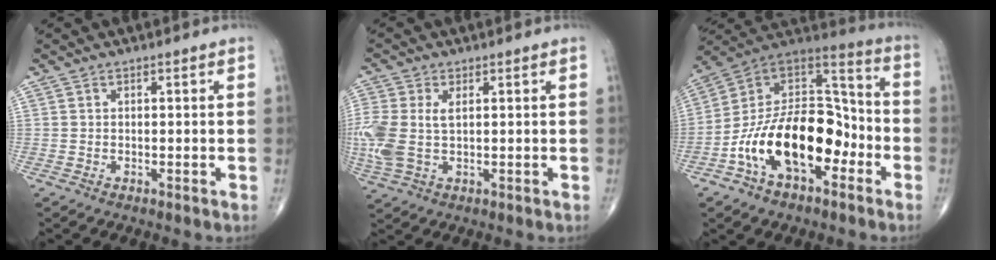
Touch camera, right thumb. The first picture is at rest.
{"total": 10.4, "force": [0.7, 6.1, 8.3], "torque": [-0.233, 0.005, 0.022]}
{"total": 21.8, "force": [-7.0, 11.8, 16.9], "torque": [-0.261, 0.066, -0.122]}